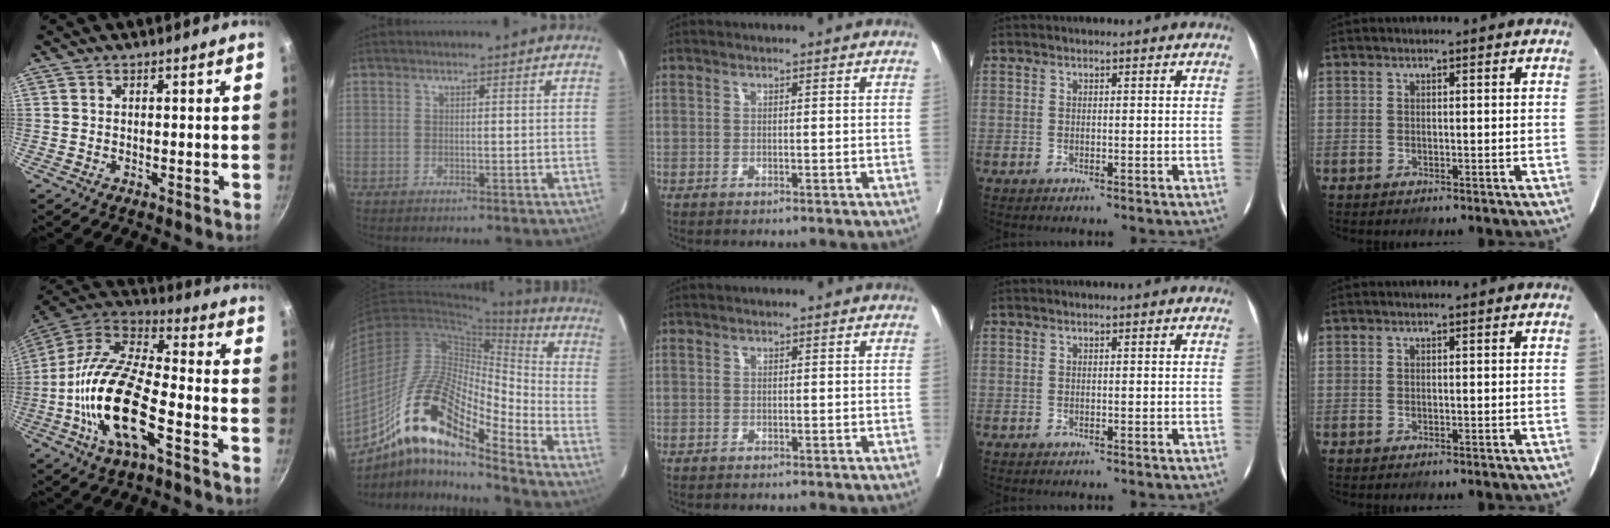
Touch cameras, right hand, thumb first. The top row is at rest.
{"thumb": {"total": 20.3, "force": [-6.3, 7.7, 17.6], "torque": [-0.352, 0.036, -0.119]}, "index": {"total": 16.9, "force": [-10.1, 4.8, 12.6], "torque": [-0.233, 0.036, -0.170]}}